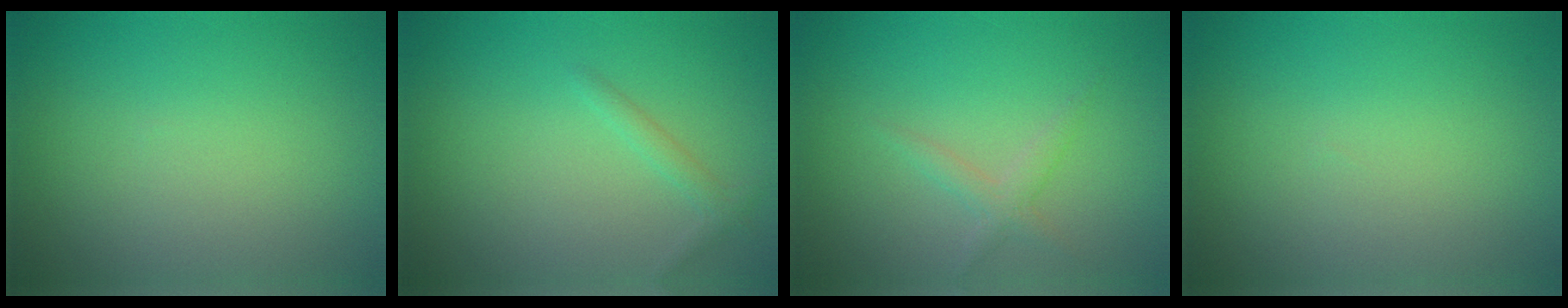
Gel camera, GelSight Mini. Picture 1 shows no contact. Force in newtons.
{"total": 1.1, "press": 1.1, "slide": 0.0}
{"total": 1.5, "press": 1.5, "slide": 0.0}
{"total": 0.0}